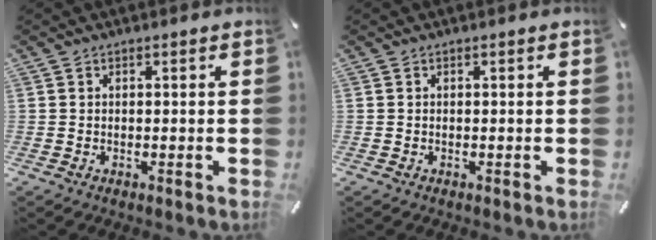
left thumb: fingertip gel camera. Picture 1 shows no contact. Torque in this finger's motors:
{"motor_torque": [0.00, 0.00, -0.04, 0.05, 0.00]}